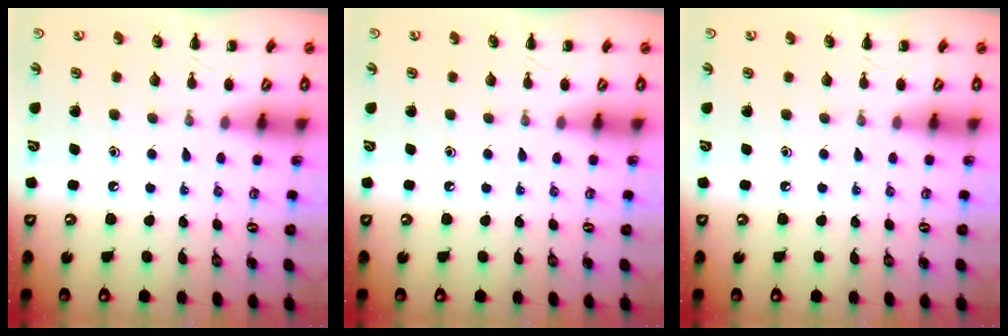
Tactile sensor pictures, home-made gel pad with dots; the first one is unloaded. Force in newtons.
{"total": 0.0}
{"total": 0.0}